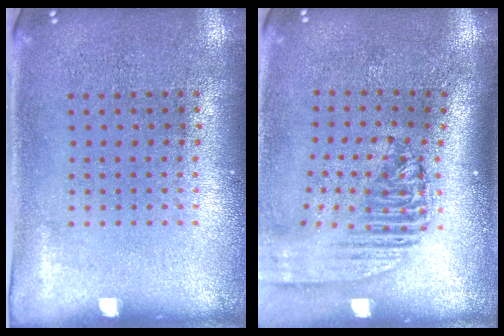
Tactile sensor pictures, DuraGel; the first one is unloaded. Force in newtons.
{"total": 2.3, "press": 1.7, "slide": 1.5}